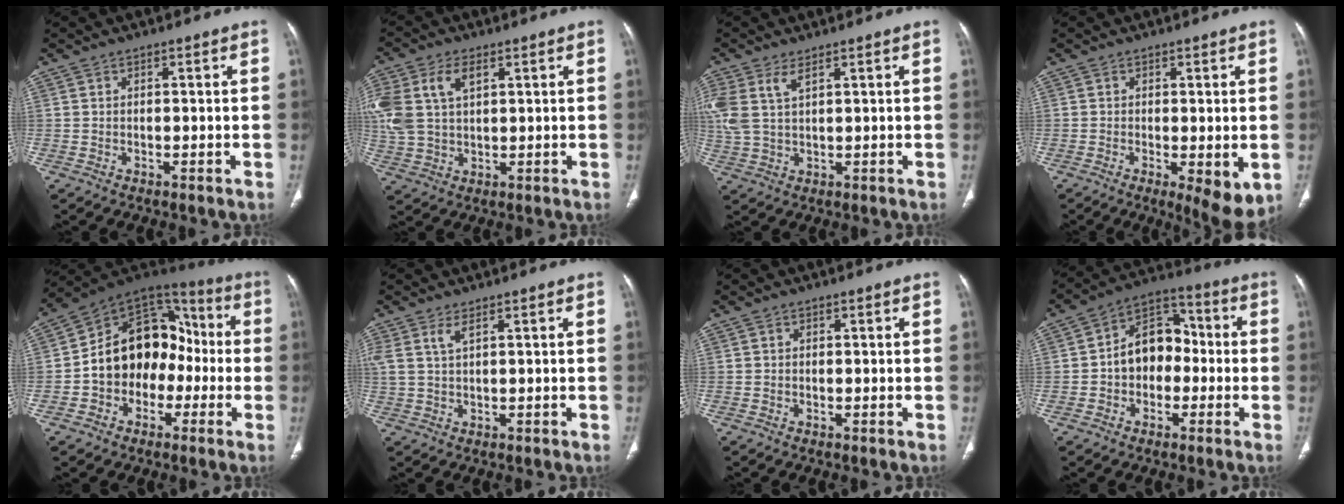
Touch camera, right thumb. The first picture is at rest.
{"total": 12.8, "force": [4.2, 7.9, 9.2], "torque": [-0.228, 0.005, 0.087]}
{"total": 7.1, "force": [3.2, 3.3, 5.4], "torque": [-0.144, 0.005, 0.074]}
{"total": 6.9, "force": [-1.7, 2.3, 6.2], "torque": [-0.091, -0.021, -0.022]}
{"total": 17.1, "force": [-2.7, 13.2, 10.6], "torque": [-0.117, 0.058, -0.052]}
{"total": 2.8, "force": [1.5, 0.7, 2.2], "torque": [-0.058, 0.003, 0.039]}
{"total": 0.0}
{"total": 11.1, "force": [-0.9, 8.3, 7.3], "torque": [-0.081, 0.042, -0.028]}